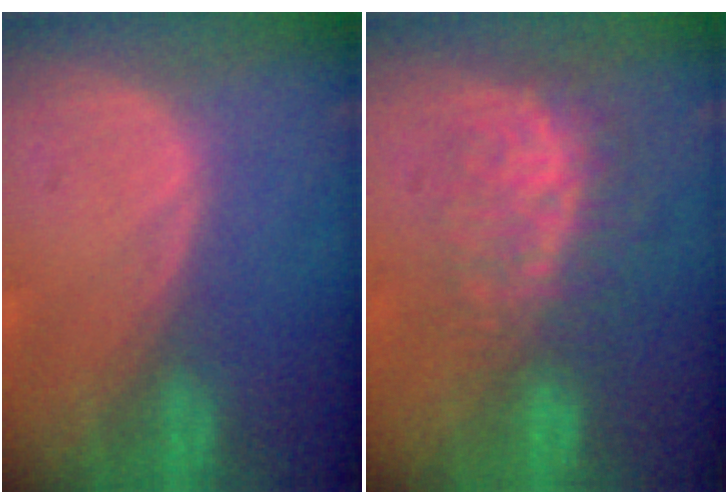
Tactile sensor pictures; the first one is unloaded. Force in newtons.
{"total": 8.7, "press": 7.3, "slide": 4.6}